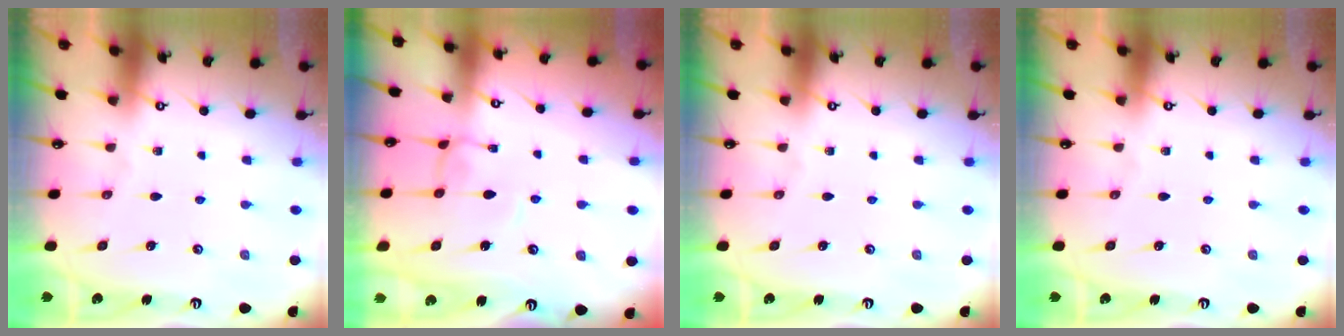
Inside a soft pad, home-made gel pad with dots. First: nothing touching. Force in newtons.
{"total": 1.4, "press": 1.4, "slide": 0.4}
{"total": 0.0}
{"total": 0.0}